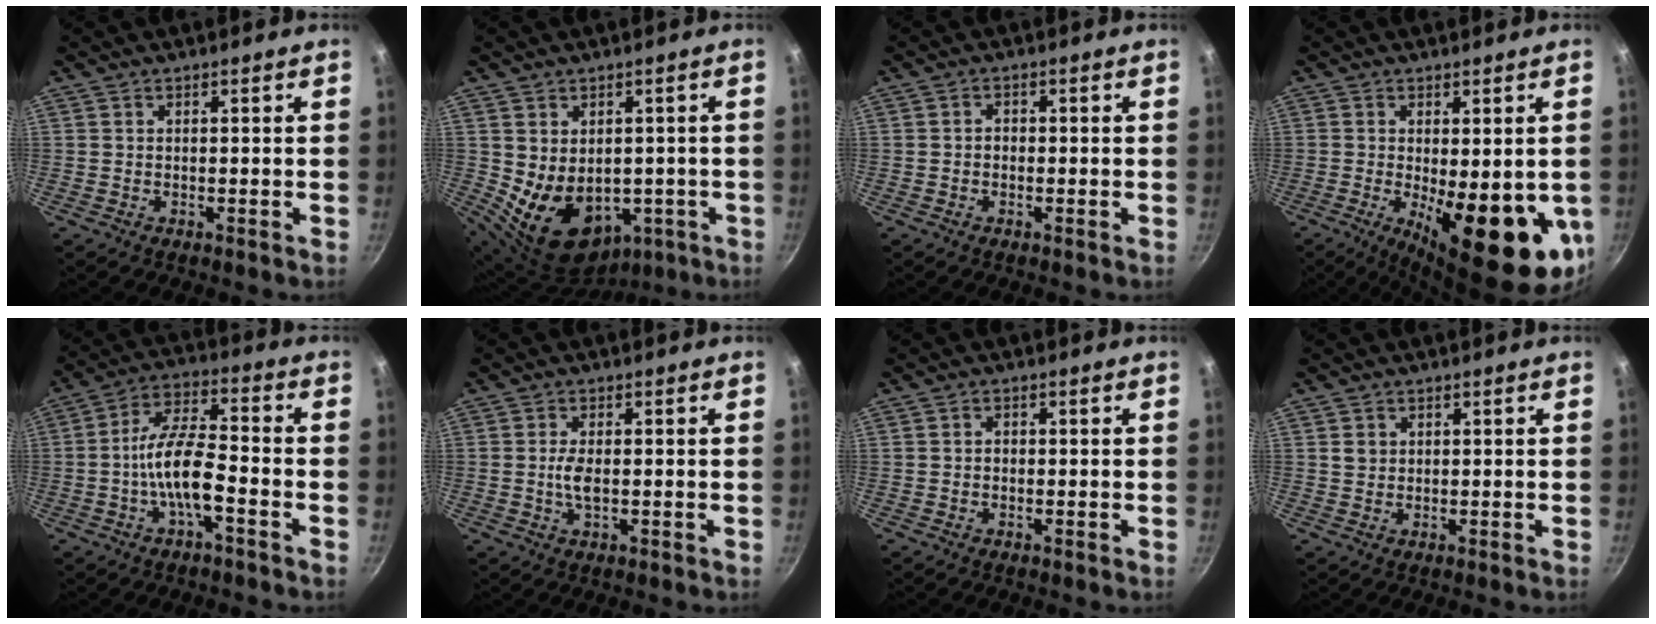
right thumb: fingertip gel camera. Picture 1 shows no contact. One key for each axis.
{"total": 13.1, "fx": -1.6, "fy": 9.9, "fz": 8.5, "tx": -0.113, "ty": -0.009, "tz": 0.012}
{"total": 1.4, "fx": -0.4, "fy": 1.2, "fz": 0.7, "tx": -0.010, "ty": 0.008, "tz": -0.007}
{"total": 17.5, "fx": -3.3, "fy": 6.0, "fz": 16.1, "tx": -0.200, "ty": -0.028, "tz": -0.032}
{"total": 10.3, "fx": -3.5, "fy": 3.4, "fz": 9.1, "tx": -0.163, "ty": 0.041, "tz": -0.074}
{"total": 3.4, "fx": -0.3, "fy": 1.6, "fz": 3.0, "tx": -0.064, "ty": 0.001, "tz": -0.007}
{"total": 1.1, "fx": -0.3, "fy": 0.9, "fz": 0.5, "tx": -0.009, "ty": 0.005, "tz": -0.005}
{"total": 1.8, "fx": 0.5, "fy": 1.6, "fz": 0.7, "tx": -0.005, "ty": 0.004, "tz": 0.009}